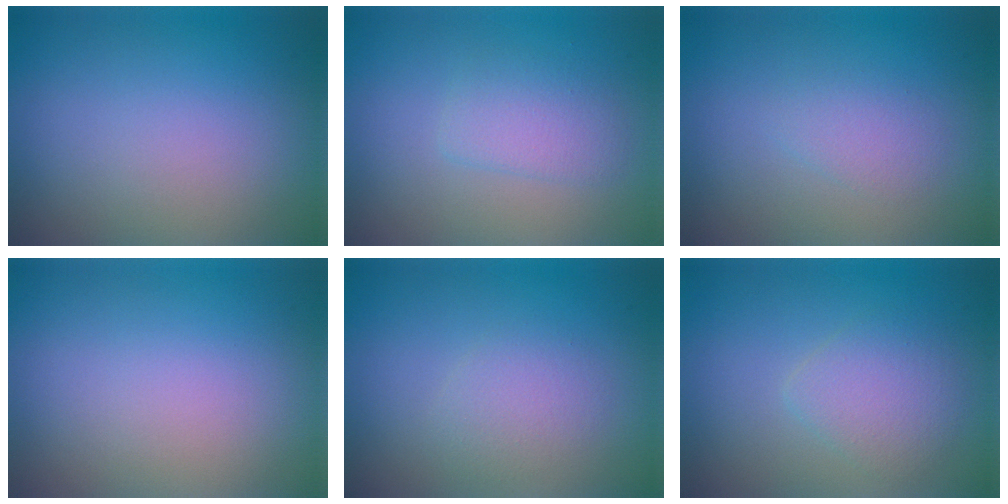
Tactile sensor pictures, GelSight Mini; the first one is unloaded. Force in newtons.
{"total": 2.1, "press": 2.1, "slide": 0.1}
{"total": 1.4, "press": 1.4, "slide": 0.0}
{"total": 0.0}
{"total": 1.7, "press": 1.7, "slide": 0.0}
{"total": 2.6, "press": 2.5, "slide": 0.1}